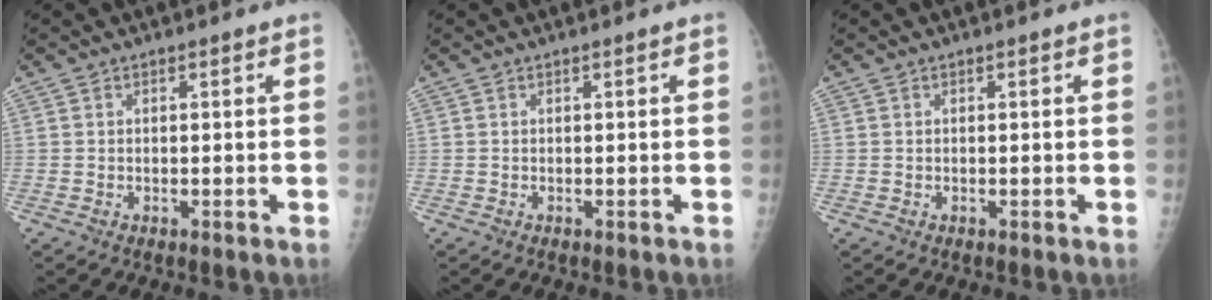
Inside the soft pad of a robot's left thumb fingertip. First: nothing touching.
{"total": 0.0}
{"total": 0.0}